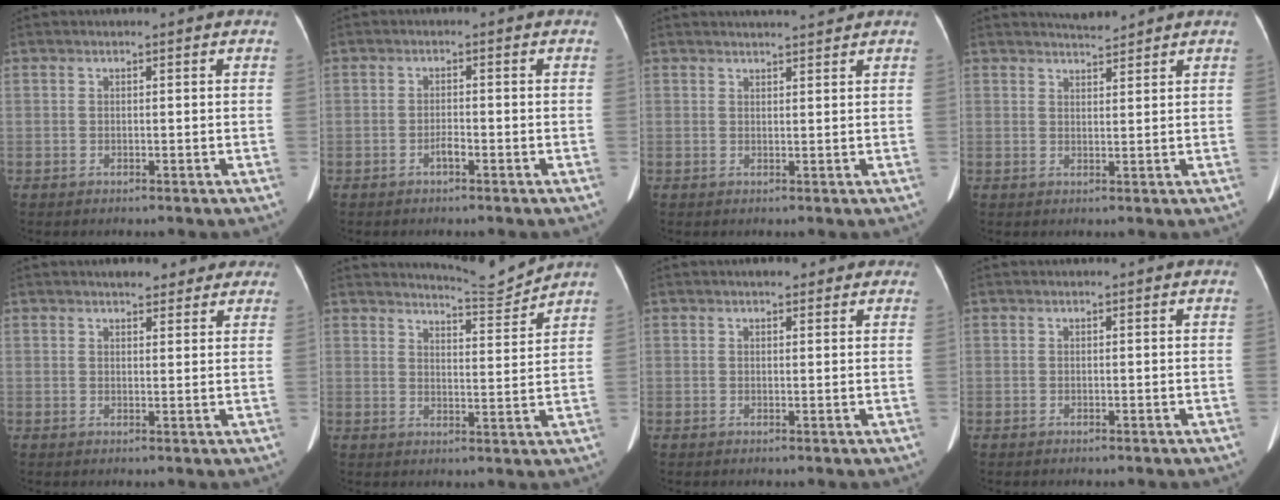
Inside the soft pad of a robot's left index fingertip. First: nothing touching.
{"total": 1.6, "force": [-1.2, 0.4, 1.0], "torque": [-0.018, 0.002, -0.020]}
{"total": 3.0, "force": [2.8, 0.2, 0.9], "torque": [-0.012, 0.013, 0.039]}
{"total": 2.5, "force": [2.5, 0.0, 0.4], "torque": [-0.010, 0.005, 0.045]}
{"total": 6.0, "force": [4.9, 2.3, 2.7], "torque": [-0.019, 0.014, 0.054]}
{"total": 5.3, "force": [5.1, -1.2, -0.5], "torque": [-0.005, -0.028, 0.081]}
{"total": 2.9, "force": [2.0, 1.3, 1.7], "torque": [-0.016, 0.015, 0.020]}
{"total": 0.0}